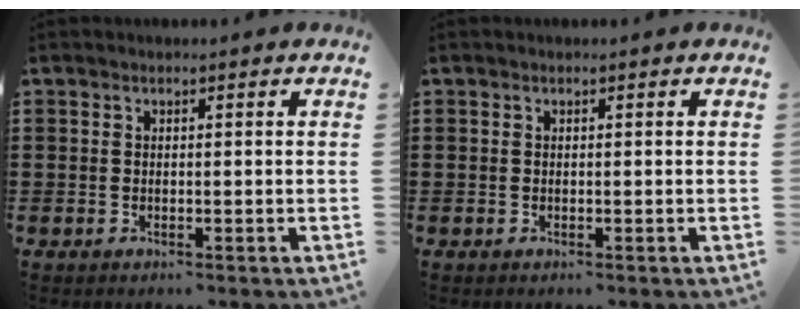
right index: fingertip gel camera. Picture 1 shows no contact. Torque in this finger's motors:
{"motor_torque": [0.00, 0.55, 0.00, 0.00]}